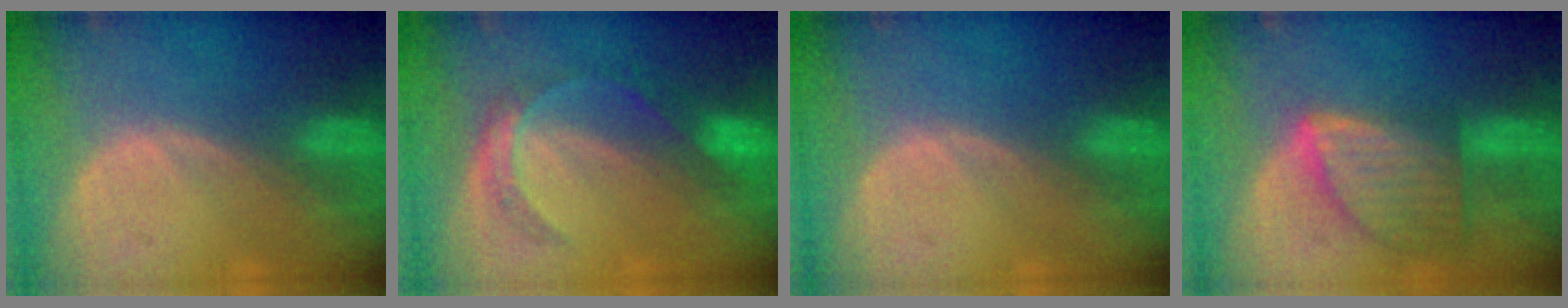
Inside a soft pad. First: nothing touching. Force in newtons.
{"total": 5.2, "press": 4.9, "slide": 1.7}
{"total": 0.0}
{"total": 8.3, "press": 7.5, "slide": 3.6}